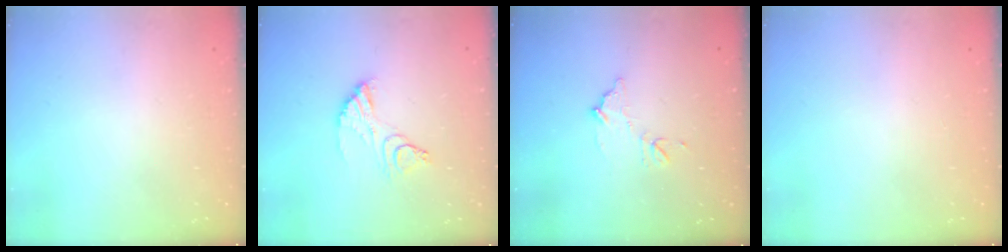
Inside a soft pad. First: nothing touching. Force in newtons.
{"total": 11.6, "press": 11.6, "slide": 0.9}
{"total": 9.2, "press": 9.2, "slide": 0.3}
{"total": 0.0}